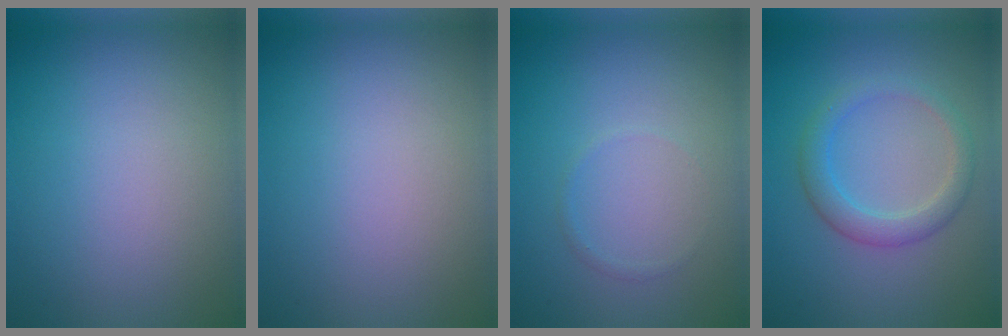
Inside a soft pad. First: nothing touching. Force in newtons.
{"total": 0.0}
{"total": 0.5, "press": 0.5, "slide": 0.0}
{"total": 2.8, "press": 2.8, "slide": 0.1}